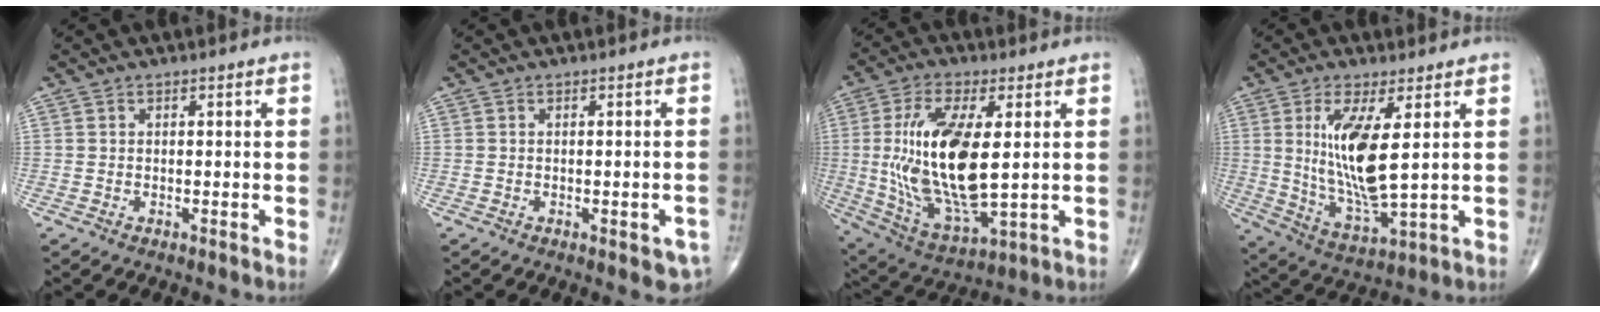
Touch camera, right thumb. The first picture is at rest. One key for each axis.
{"total": 4.5, "fx": -1.8, "fy": 1.6, "fz": 3.8, "tx": -0.035, "ty": 0.003, "tz": -0.016}
{"total": 20.1, "fx": 1.5, "fy": 8.0, "fz": 18.3, "tx": -0.367, "ty": -0.016, "tz": 0.040}
{"total": 13.7, "fx": 2.6, "fy": 3.9, "fz": 12.8, "tx": -0.254, "ty": -0.032, "tz": 0.062}